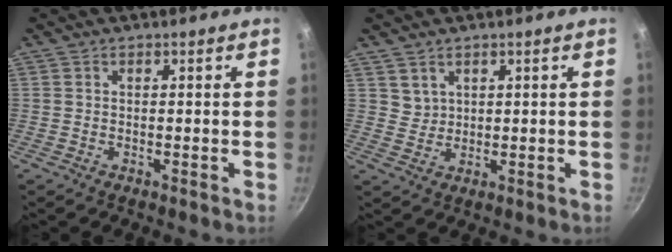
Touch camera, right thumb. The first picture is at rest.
{"total": 2.4, "force": [1.7, 1.7, 0.3], "torque": [0.009, 0.002, 0.039]}